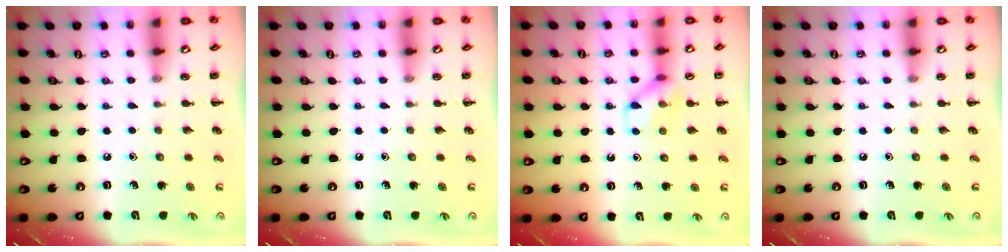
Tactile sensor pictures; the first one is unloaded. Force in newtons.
{"total": 0.0}
{"total": 9.8, "press": 9.8, "slide": 0.8}
{"total": 0.0}